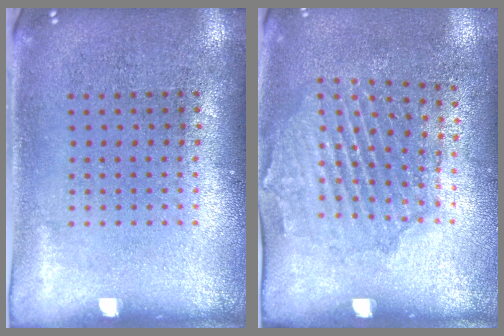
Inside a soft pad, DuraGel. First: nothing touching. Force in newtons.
{"total": 1.6, "press": 1.4, "slide": 0.7}